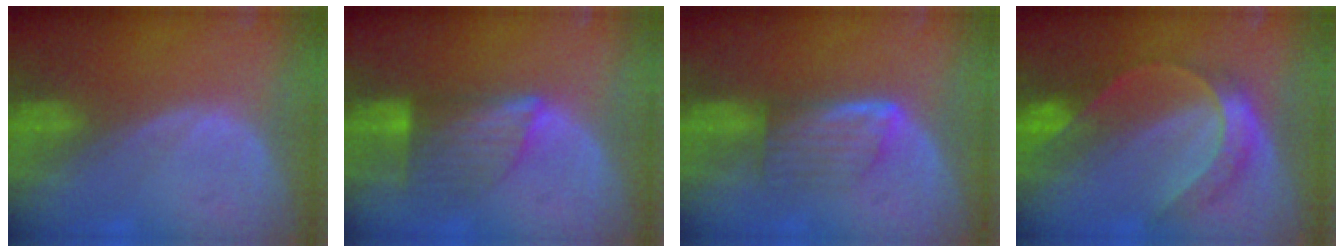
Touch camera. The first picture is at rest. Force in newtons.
{"total": 6.9, "press": 6.5, "slide": 2.2}
{"total": 5.7, "press": 5.3, "slide": 2.2}
{"total": 7.6, "press": 6.4, "slide": 4.2}